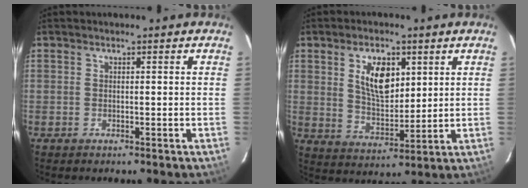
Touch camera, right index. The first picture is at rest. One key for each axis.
{"total": 9.6, "fx": 3.6, "fy": 5.1, "fz": 7.4, "tx": -0.131, "ty": 0.005, "tz": 0.073}